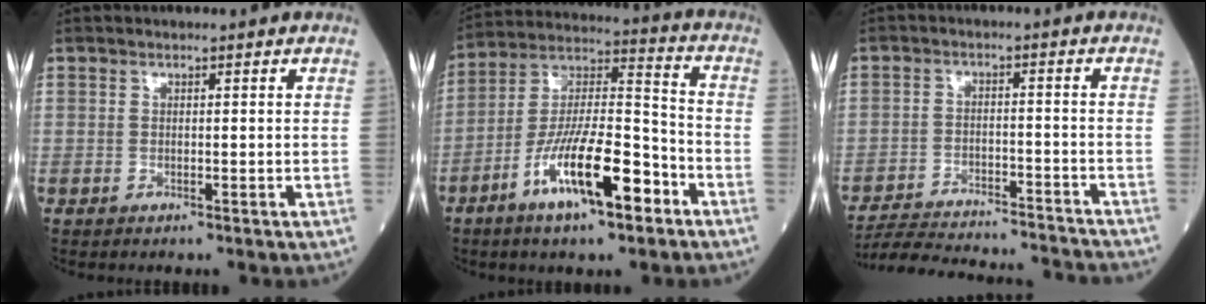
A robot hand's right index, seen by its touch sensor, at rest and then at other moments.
{"total": 15.4, "force": [-7.5, 3.4, 13.0], "torque": [-0.243, -0.001, -0.132]}
{"total": 19.1, "force": [-18.2, 1.5, 5.5], "torque": [-0.109, -0.015, -0.257]}